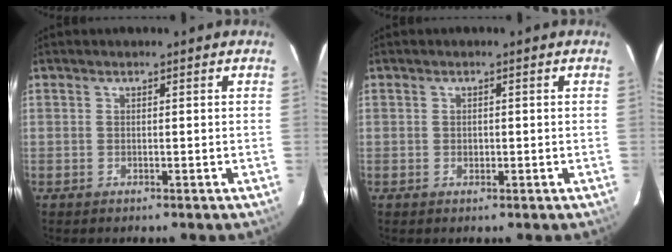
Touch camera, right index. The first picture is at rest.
{"total": 0.7, "force": [-0.1, 0.6, 0.3], "torque": [-0.002, 0.002, 0.000]}